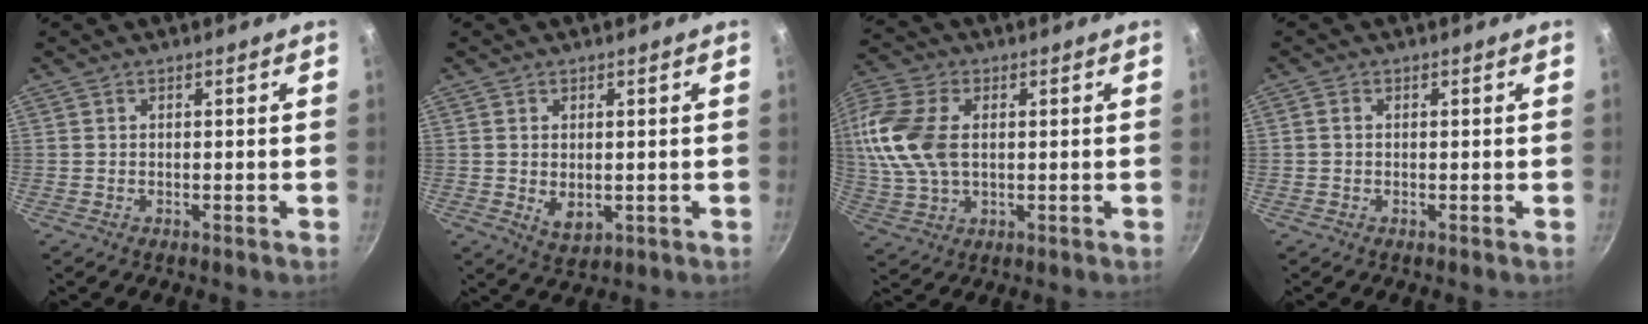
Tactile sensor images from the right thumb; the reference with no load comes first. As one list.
[{"total": 4.3, "force": [-0.1, 2.8, 3.2], "torque": [-0.053, -0.013, 0.007]}, {"total": 14.7, "force": [1.8, 9.4, 11.1], "torque": [-0.233, 0.011, 0.029]}, {"total": 0.9, "force": [0.0, 0.7, 0.5], "torque": [-0.010, 0.005, -0.002]}]